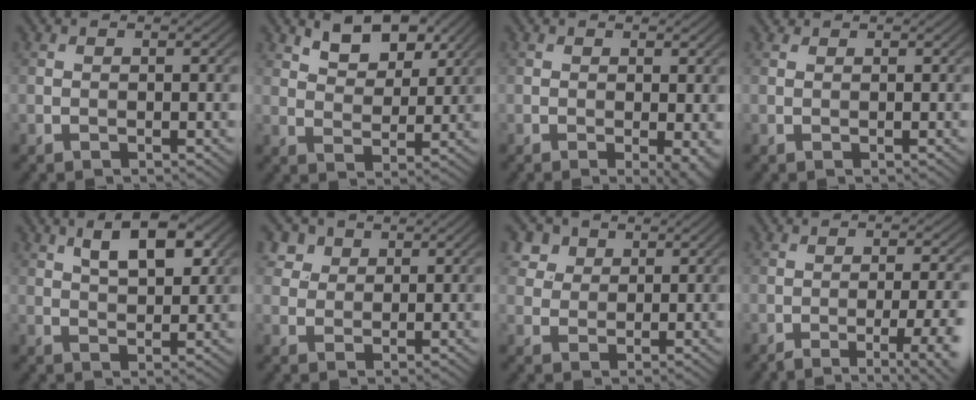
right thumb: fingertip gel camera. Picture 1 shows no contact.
{"total": 6.1, "force": [4.0, 3.1, 3.5], "torque": [-0.064, -0.005, 0.072]}
{"total": 2.3, "force": [-0.3, 0.4, 2.2], "torque": [-0.032, -0.007, -0.006]}
{"total": 0.5, "force": [0.5, 0.2, 0.0], "torque": [-0.001, 0.000, 0.011]}
{"total": 6.6, "force": [3.1, 2.9, 5.1], "torque": [-0.089, 0.005, 0.053]}
{"total": 3.9, "force": [2.4, 2.8, 1.4], "torque": [-0.045, -0.008, 0.058]}
{"total": 4.5, "force": [2.7, 3.1, 1.6], "torque": [-0.052, -0.007, 0.063]}
{"total": 7.3, "force": [-3.4, 1.6, 6.2], "torque": [-0.085, 0.000, -0.046]}